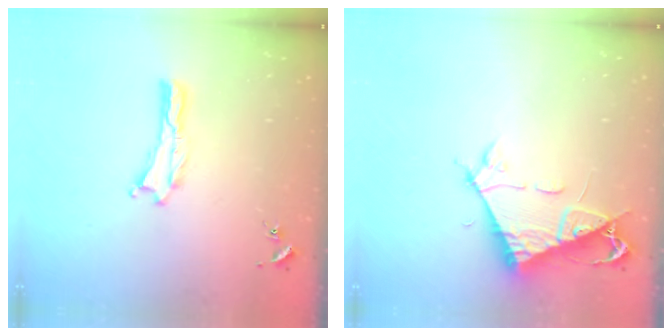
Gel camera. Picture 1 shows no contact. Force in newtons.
{"total": 7.6, "press": 7.6, "slide": 1.0}